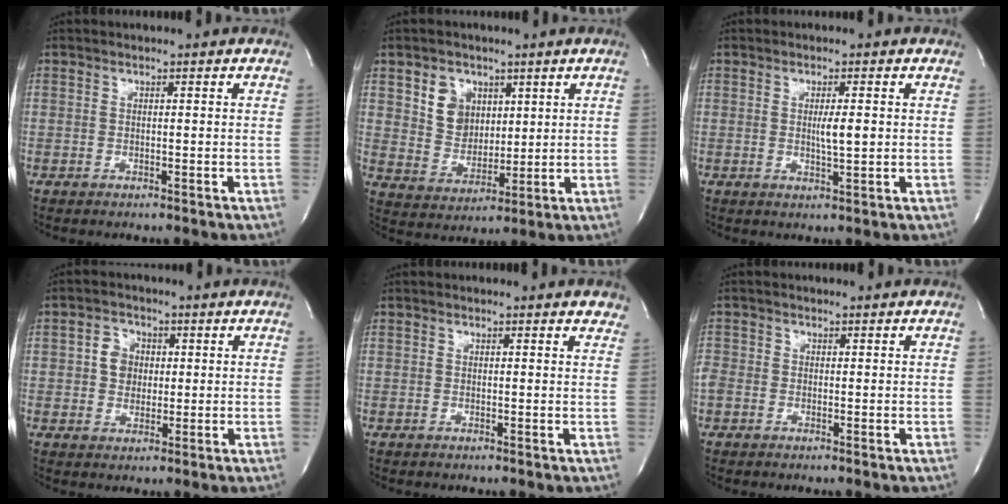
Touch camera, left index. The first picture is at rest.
{"total": 7.0, "force": [3.0, 5.6, 2.9], "torque": [-0.062, 0.008, 0.063]}
{"total": 3.0, "force": [0.0, 0.5, 3.0], "torque": [-0.053, -0.007, 0.000]}
{"total": 4.3, "force": [0.5, 3.7, 2.0], "torque": [-0.034, 0.010, 0.010]}
{"total": 2.4, "force": [2.0, 0.9, 0.8], "torque": [0.001, -0.008, 0.008]}
{"total": 2.7, "force": [-0.3, 2.4, 1.2], "torque": [-0.041, 0.010, -0.005]}